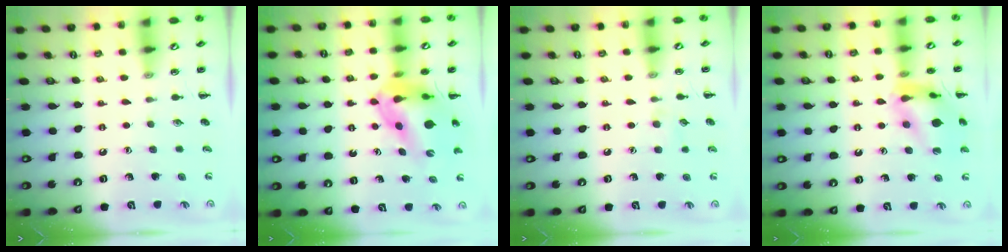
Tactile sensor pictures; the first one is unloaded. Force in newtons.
{"total": 11.5, "press": 11.0, "slide": 3.5}
{"total": 3.9, "press": 3.6, "slide": 1.5}
{"total": 14.1, "press": 14.0, "slide": 1.8}